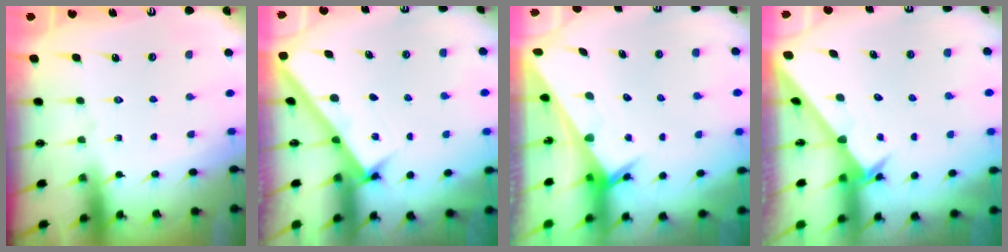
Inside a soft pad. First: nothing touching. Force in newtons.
{"total": 2.5, "press": 2.5, "slide": 0.3}
{"total": 3.1, "press": 3.1, "slide": 0.2}
{"total": 2.7, "press": 2.6, "slide": 0.2}